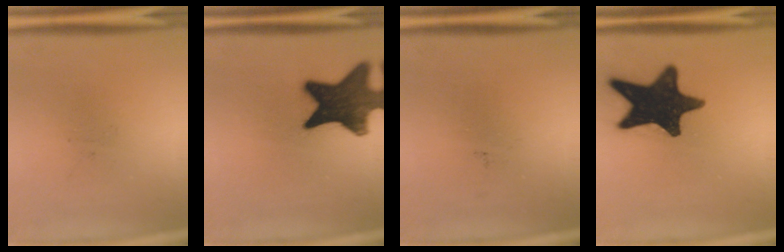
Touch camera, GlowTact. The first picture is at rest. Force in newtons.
{"total": 16.3}
{"total": 0.0}
{"total": 17.2}